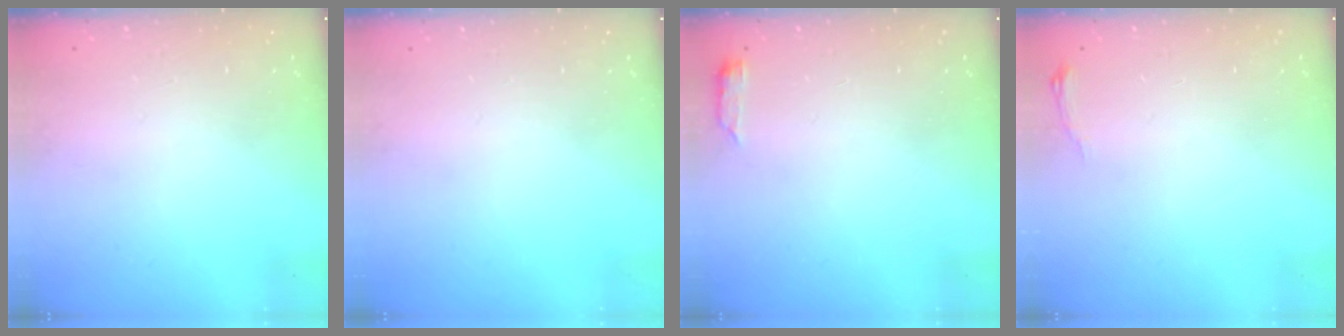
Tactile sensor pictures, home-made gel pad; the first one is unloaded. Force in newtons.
{"total": 0.0}
{"total": 2.6, "press": 2.6, "slide": 0.5}
{"total": 3.1, "press": 3.1, "slide": 0.5}